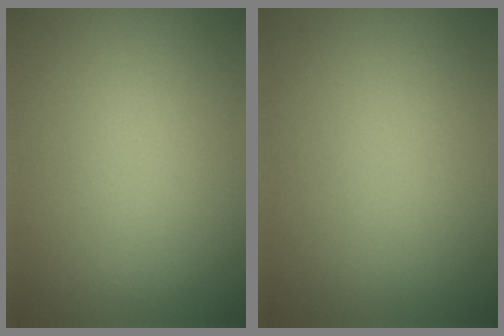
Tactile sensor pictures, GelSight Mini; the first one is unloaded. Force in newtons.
{"total": 0.0}